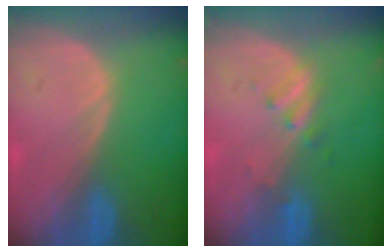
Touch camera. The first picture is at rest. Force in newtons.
{"total": 2.3, "press": 2.3, "slide": 0.3}